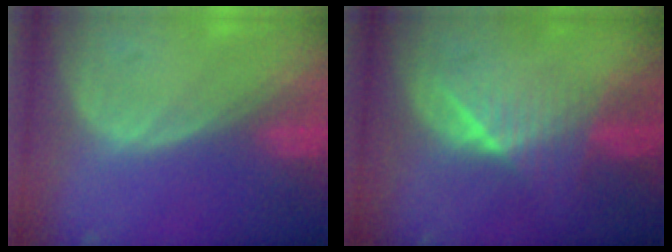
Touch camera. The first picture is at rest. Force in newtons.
{"total": 6.2, "press": 5.8, "slide": 2.1}